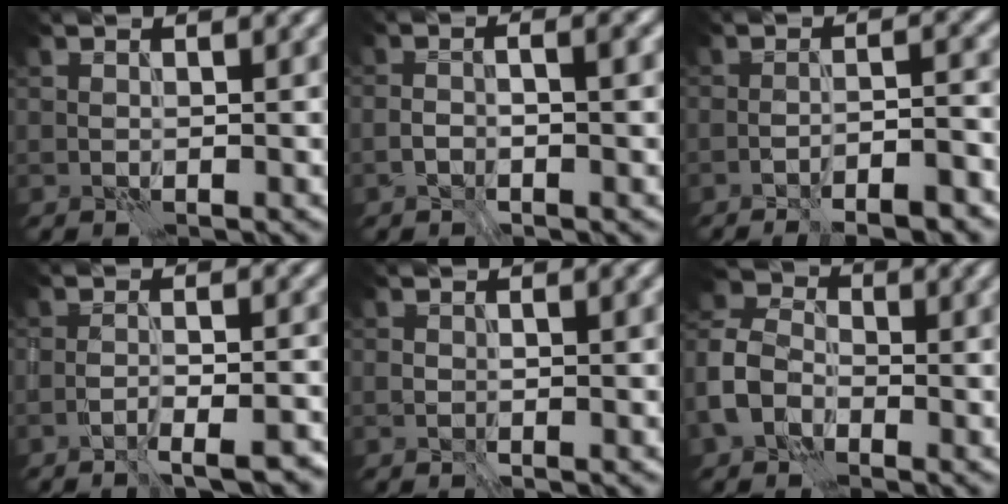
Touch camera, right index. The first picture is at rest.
{"total": 2.6, "force": [-1.0, 0.8, 2.3], "torque": [-0.043, 0.001, -0.023]}
{"total": 6.0, "force": [-4.6, 1.3, 3.6], "torque": [-0.043, 0.016, -0.063]}
{"total": 5.4, "force": [-4.3, 1.1, 3.1], "torque": [-0.048, 0.002, -0.060]}
{"total": 1.6, "force": [-0.4, 0.6, 1.4], "torque": [-0.024, -0.002, -0.008]}
{"total": 4.8, "force": [-2.3, 3.4, 2.5], "torque": [-0.057, 0.009, -0.062]}